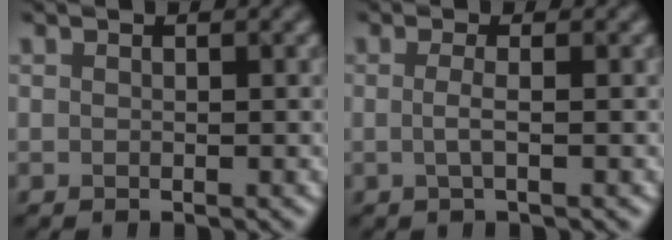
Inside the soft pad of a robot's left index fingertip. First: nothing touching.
{"total": 1.4, "force": [-0.9, 0.1, 1.0], "torque": [-0.029, -0.003, -0.005]}